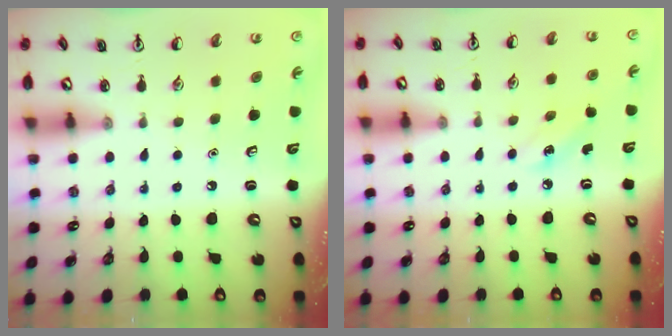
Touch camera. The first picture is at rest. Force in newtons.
{"total": 5.0, "press": 4.8, "slide": 1.3}